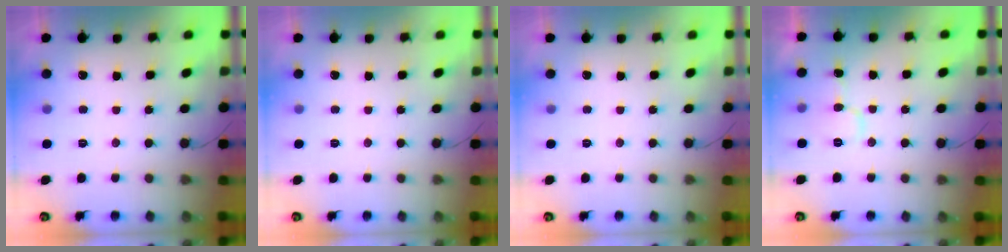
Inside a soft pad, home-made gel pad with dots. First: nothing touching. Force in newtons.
{"total": 0.0}
{"total": 0.0}
{"total": 8.5, "press": 8.5, "slide": 0.7}